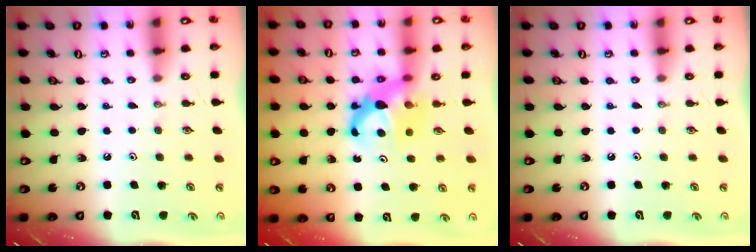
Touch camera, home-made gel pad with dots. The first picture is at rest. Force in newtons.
{"total": 7.4, "press": 7.4, "slide": 0.5}
{"total": 0.0}